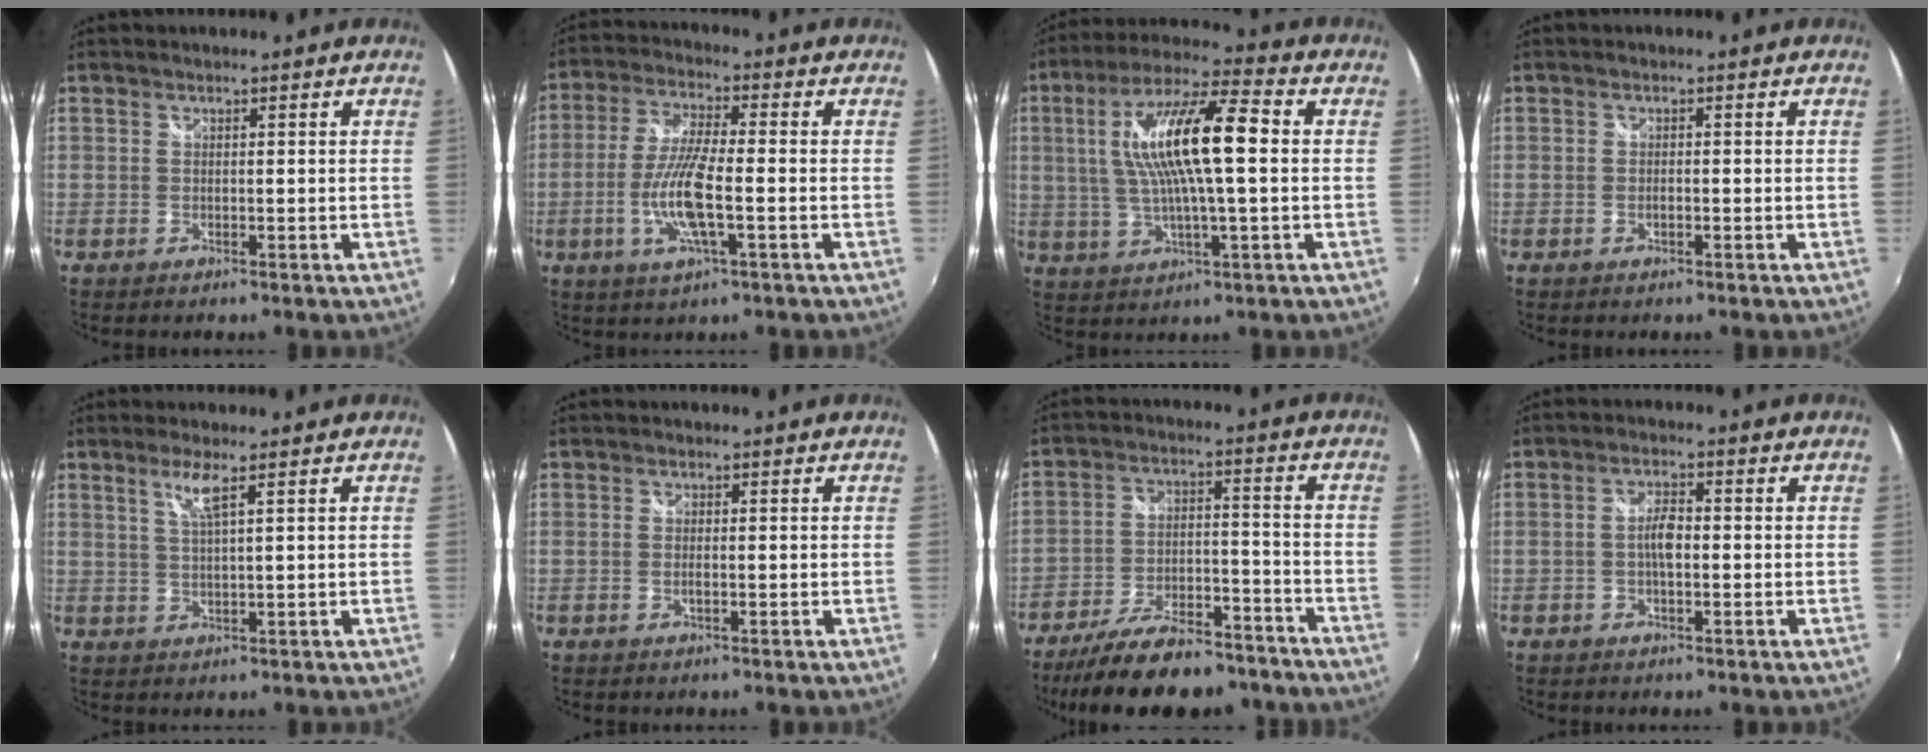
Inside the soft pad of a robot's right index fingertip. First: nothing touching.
{"total": 10.5, "force": [-2.6, 1.8, 10.0], "torque": [-0.205, -0.007, -0.054]}
{"total": 15.6, "force": [1.8, 2.8, 15.3], "torque": [-0.285, 0.016, 0.030]}
{"total": 1.0, "force": [-0.4, 0.3, 0.9], "torque": [-0.018, -0.001, -0.009]}
{"total": 3.5, "force": [1.9, -0.3, 2.9], "torque": [-0.058, -0.003, 0.038]}
{"total": 1.2, "force": [-0.2, 0.1, 1.2], "torque": [-0.024, -0.001, -0.006]}
{"total": 21.3, "force": [-17.6, 7.0, 9.6], "torque": [-0.182, 0.001, -0.246]}
{"total": 3.4, "force": [-0.5, 1.2, 3.2], "torque": [-0.062, 0.006, -0.011]}